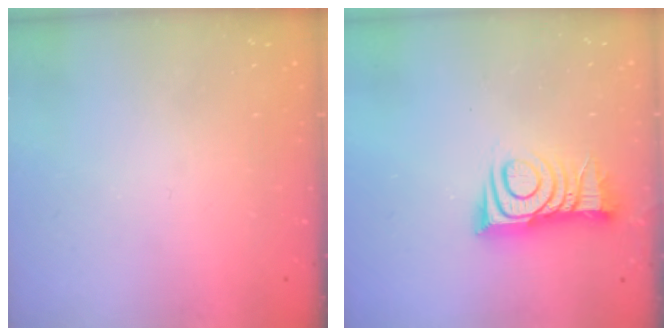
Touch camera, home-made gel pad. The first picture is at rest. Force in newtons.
{"total": 11.2, "press": 11.2, "slide": 0.5}